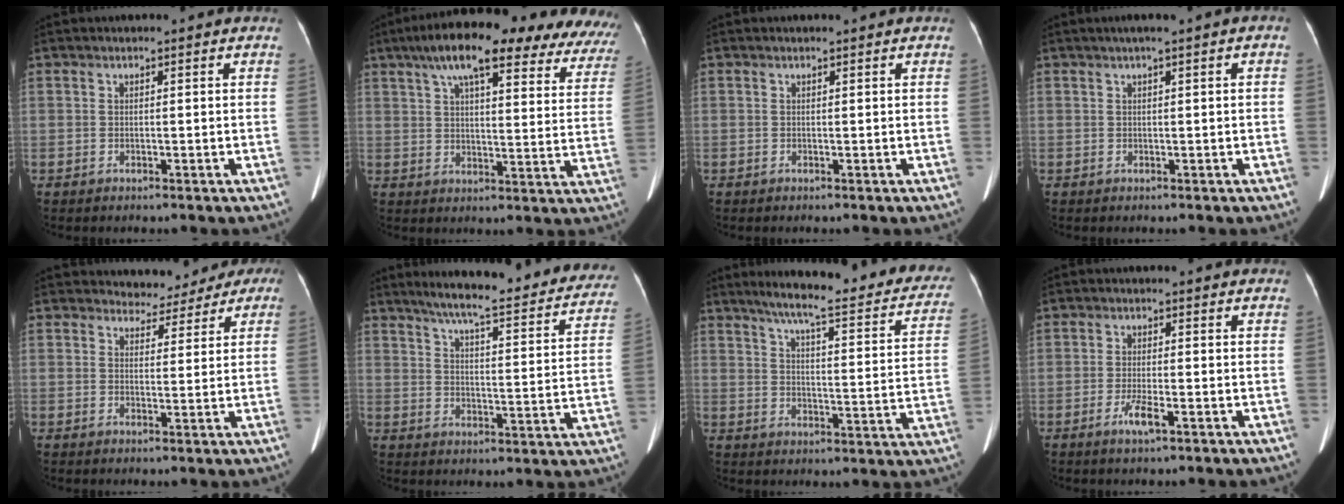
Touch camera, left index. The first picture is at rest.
{"total": 26.6, "force": [20.5, 6.0, 15.8], "torque": [-0.232, 0.027, 0.248]}
{"total": 0.0}
{"total": 1.3, "force": [0.3, 0.2, 1.3], "torque": [-0.018, 0.015, 0.007]}
{"total": 5.3, "force": [4.3, 3.0, 0.3], "torque": [0.003, 0.011, 0.044]}
{"total": 24.5, "force": [21.4, 3.0, 11.7], "torque": [-0.161, -0.032, 0.263]}
{"total": 24.1, "force": [20.0, 3.1, 13.0], "torque": [-0.172, -0.026, 0.243]}
{"total": 2.8, "force": [-1.5, 0.2, 2.4], "torque": [-0.051, -0.005, -0.028]}